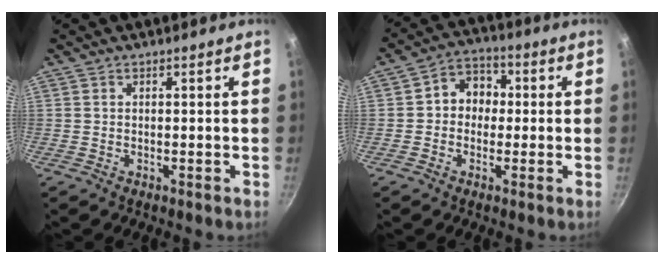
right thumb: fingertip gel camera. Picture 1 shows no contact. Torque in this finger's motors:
{"motor_torque": [-0.20, 0.29, 0.13, 0.01, 0.01]}